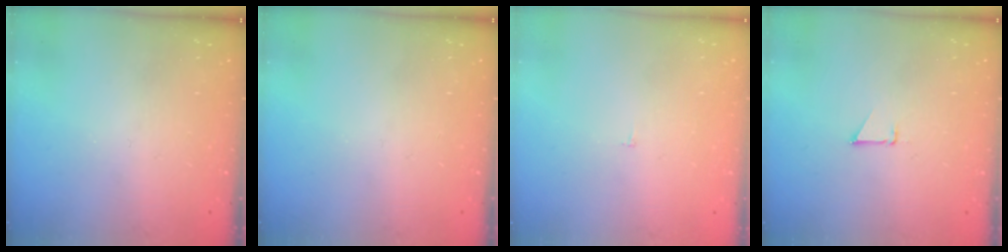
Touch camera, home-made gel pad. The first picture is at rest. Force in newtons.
{"total": 0.0}
{"total": 2.3, "press": 2.3, "slide": 0.2}
{"total": 0.8, "press": 0.8, "slide": 0.1}